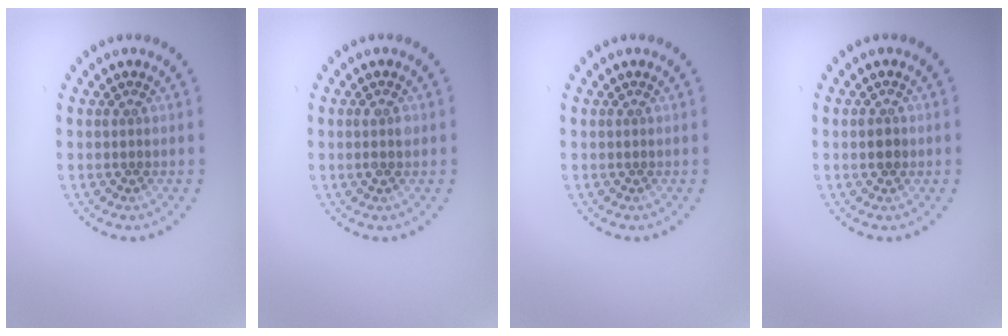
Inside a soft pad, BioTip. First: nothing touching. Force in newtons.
{"total": 1.2, "press": 1.1, "slide": 0.3}
{"total": 0.0}
{"total": 1.3, "press": 1.2, "slide": 0.2}